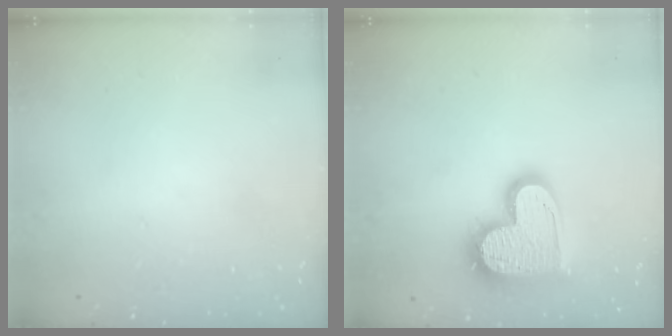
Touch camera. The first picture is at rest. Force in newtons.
{"total": 18.7, "press": 18.7, "slide": 1.6}